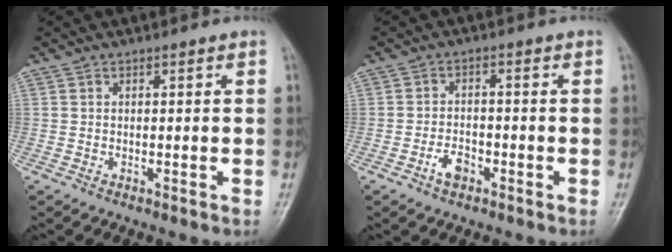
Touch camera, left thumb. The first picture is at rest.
{"total": 3.5, "force": [-1.9, 2.1, 2.0], "torque": [-0.029, 0.015, -0.035]}